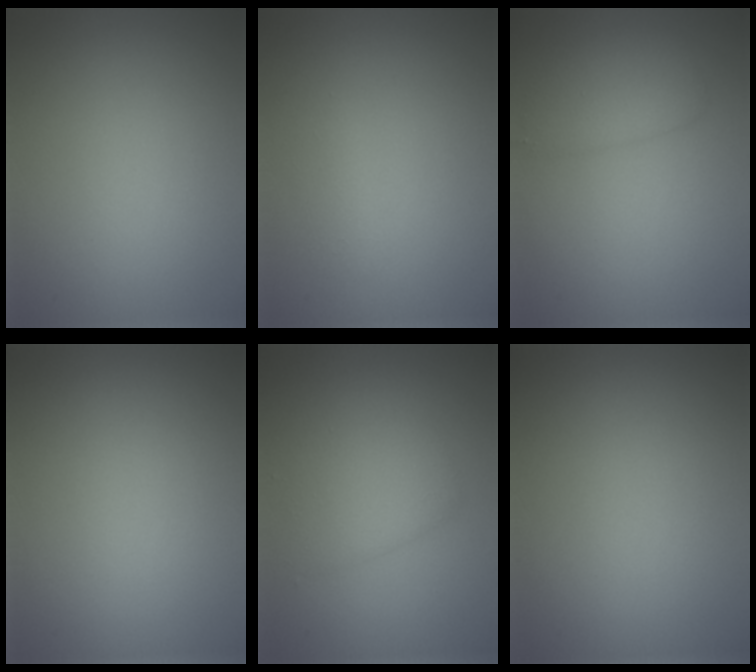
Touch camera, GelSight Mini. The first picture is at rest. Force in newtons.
{"total": 1.0, "press": 1.0, "slide": 0.0}
{"total": 2.4, "press": 2.4, "slide": 0.1}
{"total": 0.0}
{"total": 3.2, "press": 3.2, "slide": 0.1}
{"total": 0.0}